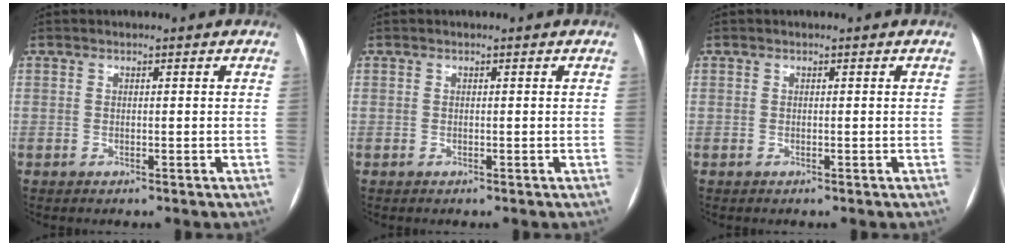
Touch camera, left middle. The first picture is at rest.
{"total": 0.0}
{"total": 0.0}